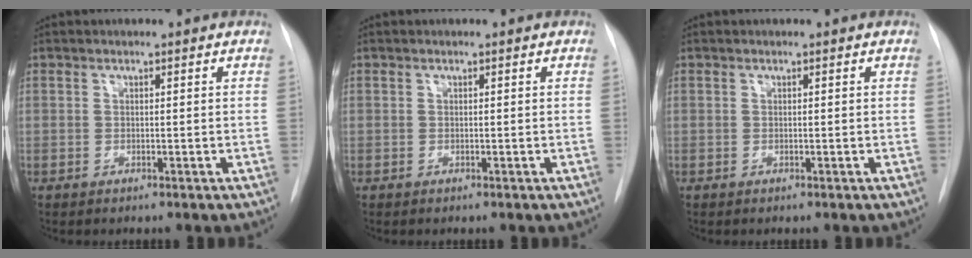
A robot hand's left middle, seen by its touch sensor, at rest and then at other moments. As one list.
[{"total": 0.0}, {"total": 0.0}]